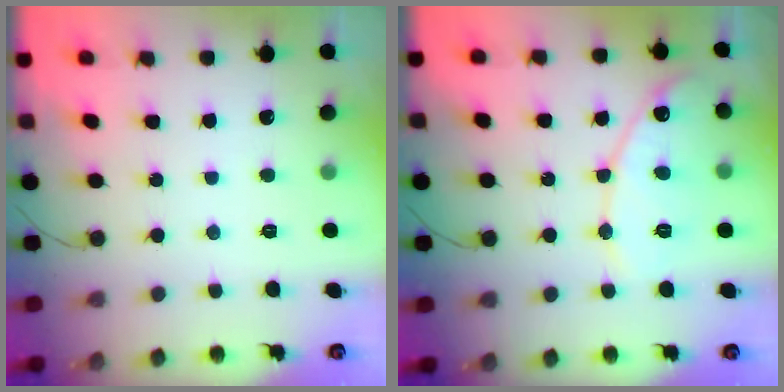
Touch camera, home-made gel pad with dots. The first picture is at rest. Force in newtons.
{"total": 11.0, "press": 11.0, "slide": 1.0}